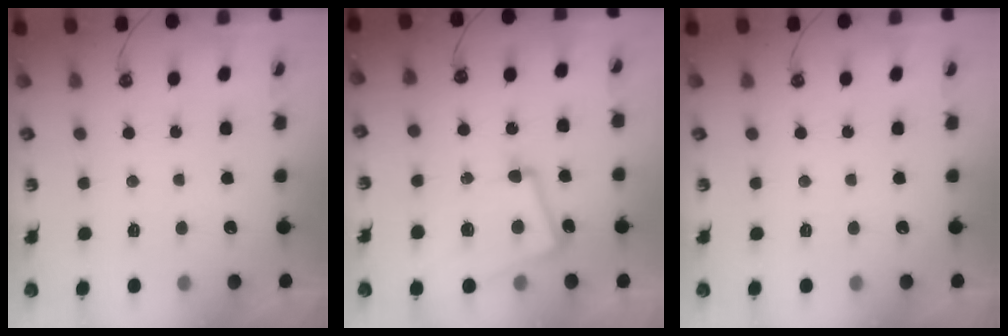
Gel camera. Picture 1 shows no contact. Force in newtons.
{"total": 8.2, "press": 8.0, "slide": 1.8}
{"total": 0.0}